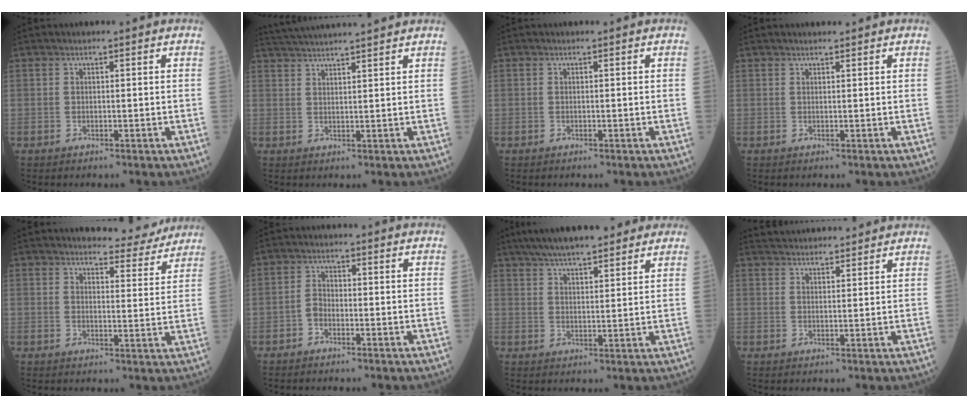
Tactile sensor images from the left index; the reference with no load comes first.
{"total": 11.4, "force": [10.5, -0.7, 4.2], "torque": [-0.080, 0.029, 0.156]}
{"total": 0.0}
{"total": 1.5, "force": [1.4, 0.1, 0.5], "torque": [-0.009, 0.010, 0.024]}
{"total": 8.1, "force": [7.8, 1.3, 1.6], "torque": [-0.017, -0.013, 0.088]}
{"total": 1.8, "force": [-1.0, 1.0, 1.0], "torque": [-0.019, 0.004, -0.023]}
{"total": 13.6, "force": [11.3, 2.8, 7.0], "torque": [-0.113, 0.031, 0.168]}
{"total": 9.9, "force": [9.5, 1.2, 2.5], "torque": [-0.040, 0.029, 0.135]}